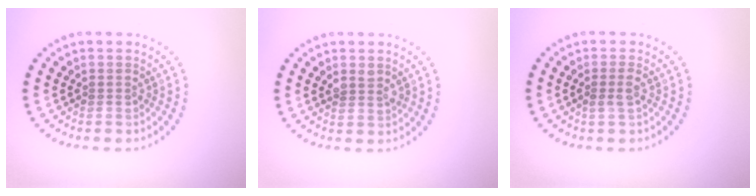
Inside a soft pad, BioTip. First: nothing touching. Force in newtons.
{"total": 1.1, "press": 1.1, "slide": 0.4}
{"total": 1.1, "press": 1.0, "slide": 0.5}